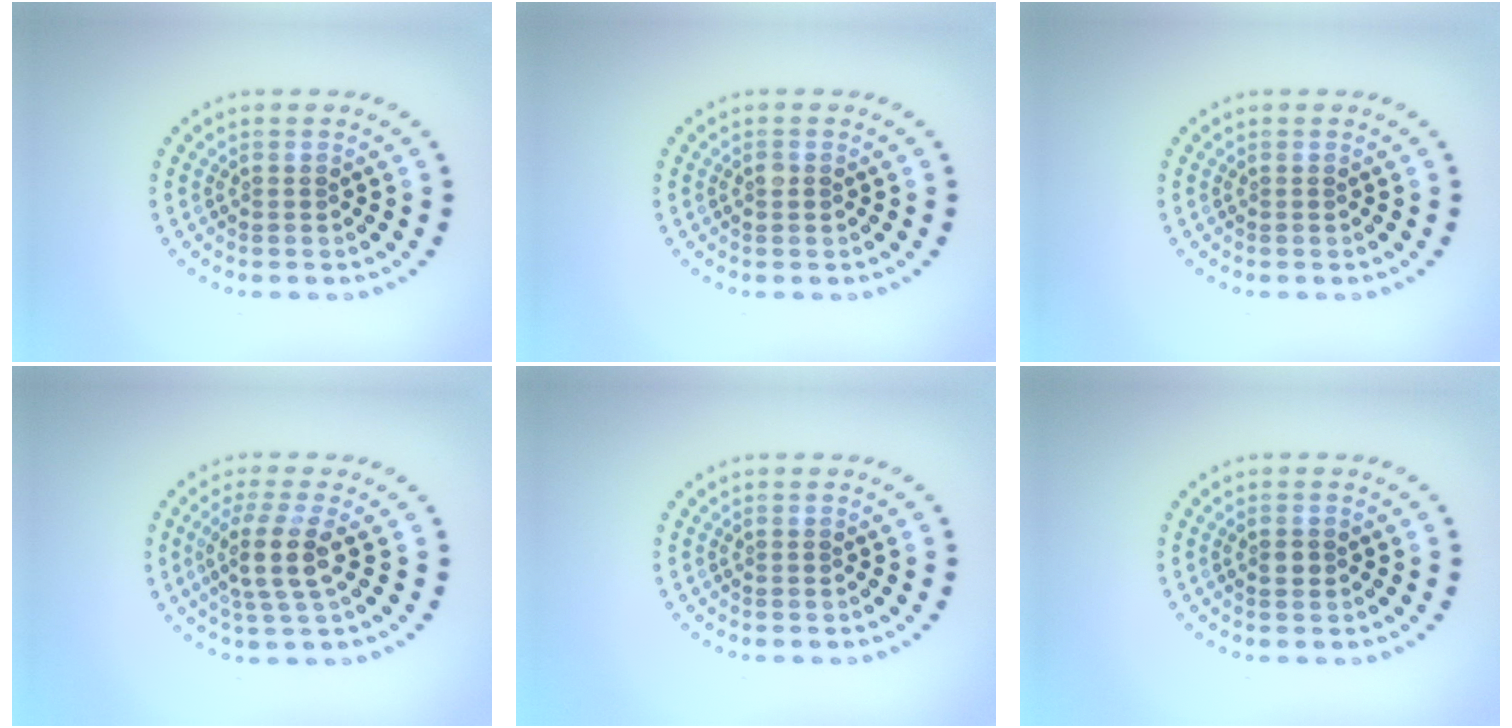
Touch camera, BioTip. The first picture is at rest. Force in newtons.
{"total": 1.0, "press": 1.0, "slide": 0.1}
{"total": 0.0}
{"total": 3.6, "press": 3.0, "slide": 2.1}
{"total": 0.0}
{"total": 1.2, "press": 1.1, "slide": 0.3}